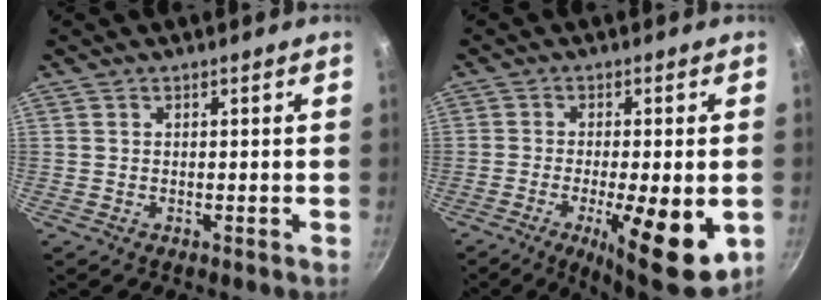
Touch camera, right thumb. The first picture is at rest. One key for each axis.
{"total": 14.5, "fx": -4.2, "fy": 4.3, "fz": 13.2, "tx": -0.186, "ty": 0.001, "tz": -0.055}